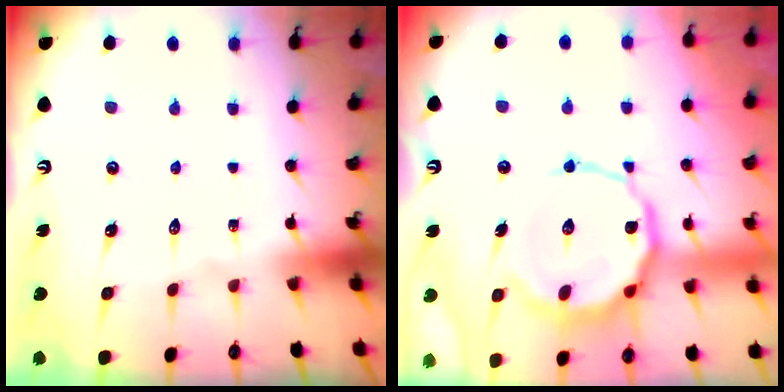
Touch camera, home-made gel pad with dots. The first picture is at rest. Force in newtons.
{"total": 13.7, "press": 13.6, "slide": 1.2}